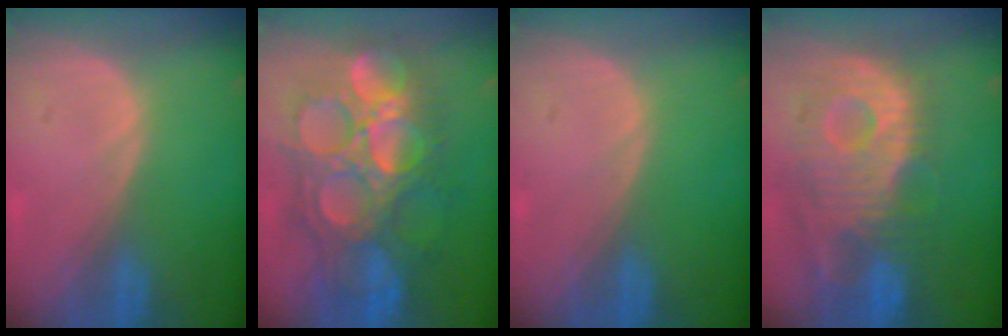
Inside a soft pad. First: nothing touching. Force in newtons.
{"total": 13.6, "press": 13.5, "slide": 1.4}
{"total": 0.0}
{"total": 12.0, "press": 10.8, "slide": 5.3}